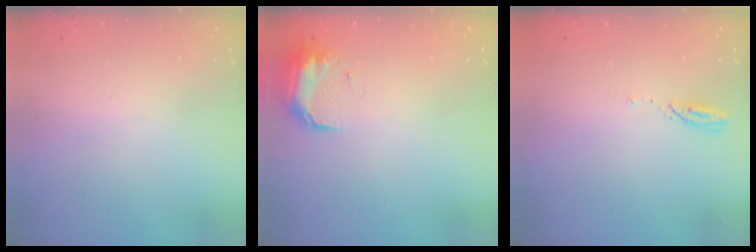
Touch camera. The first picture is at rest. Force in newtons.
{"total": 9.1, "press": 9.0, "slide": 1.5}
{"total": 3.0, "press": 2.9, "slide": 0.3}